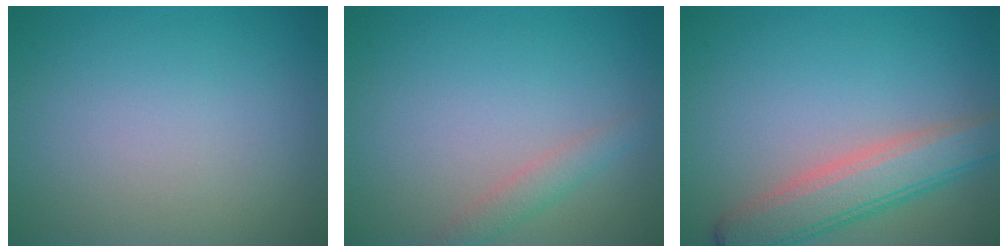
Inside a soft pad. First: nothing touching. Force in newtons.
{"total": 1.6, "press": 1.6, "slide": 0.2}
{"total": 5.2, "press": 5.2, "slide": 0.4}